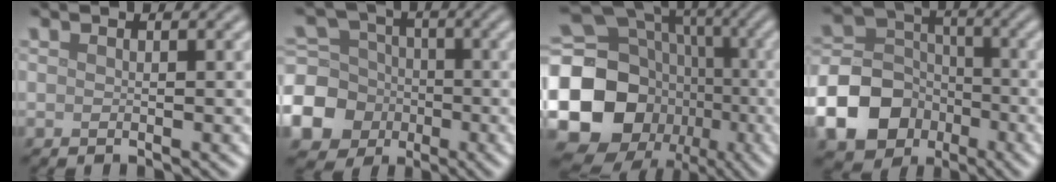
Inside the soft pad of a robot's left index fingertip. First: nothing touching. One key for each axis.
{"total": 10.3, "fx": -3.5, "fy": 9.1, "fz": 3.1, "tx": -0.082, "ty": -0.021, "tz": -0.091}
{"total": 19.7, "fx": -4.6, "fy": 17.2, "fz": 8.4, "tx": -0.197, "ty": -0.002, "tz": -0.112}
{"total": 10.5, "fx": -4.4, "fy": 8.4, "fz": 4.3, "tx": -0.091, "ty": -0.009, "tz": -0.108}